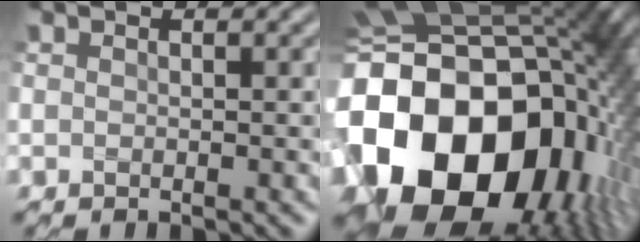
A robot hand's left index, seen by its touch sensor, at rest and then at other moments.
{"total": 19.9, "force": [-5.0, 14.4, 12.9], "torque": [-0.270, -0.014, -0.090]}